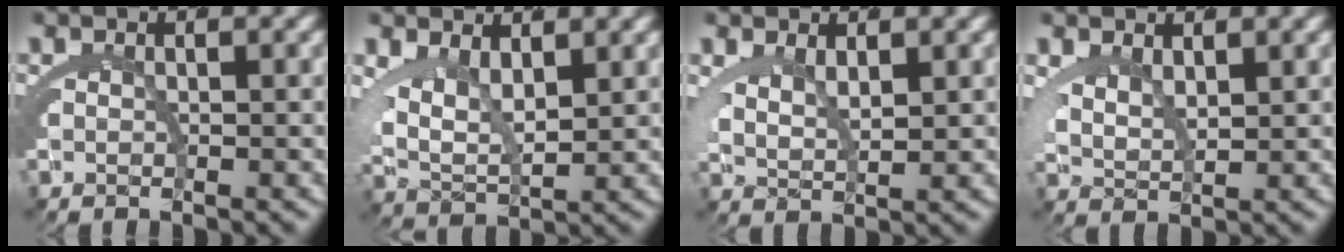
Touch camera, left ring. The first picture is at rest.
{"total": 5.7, "force": [1.3, 3.8, 4.1], "torque": [-0.098, -0.022, 0.031]}
{"total": 2.7, "force": [1.4, 1.0, 2.0], "torque": [-0.048, -0.017, 0.038]}
{"total": 2.8, "force": [1.5, 1.4, 1.9], "torque": [-0.055, -0.023, 0.041]}